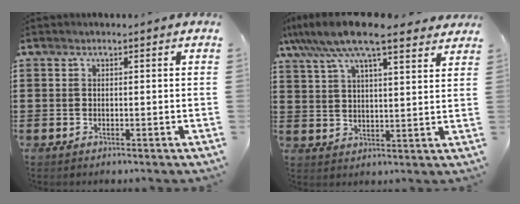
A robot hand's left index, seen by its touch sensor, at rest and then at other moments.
{"total": 10.3, "force": [8.2, 2.1, 5.8], "torque": [-0.137, -0.019, 0.147]}